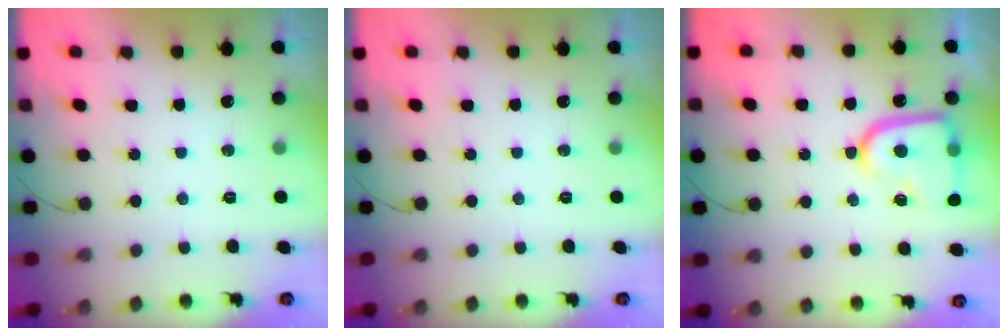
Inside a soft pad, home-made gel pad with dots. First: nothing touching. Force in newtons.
{"total": 0.0}
{"total": 15.2, "press": 15.1, "slide": 1.5}